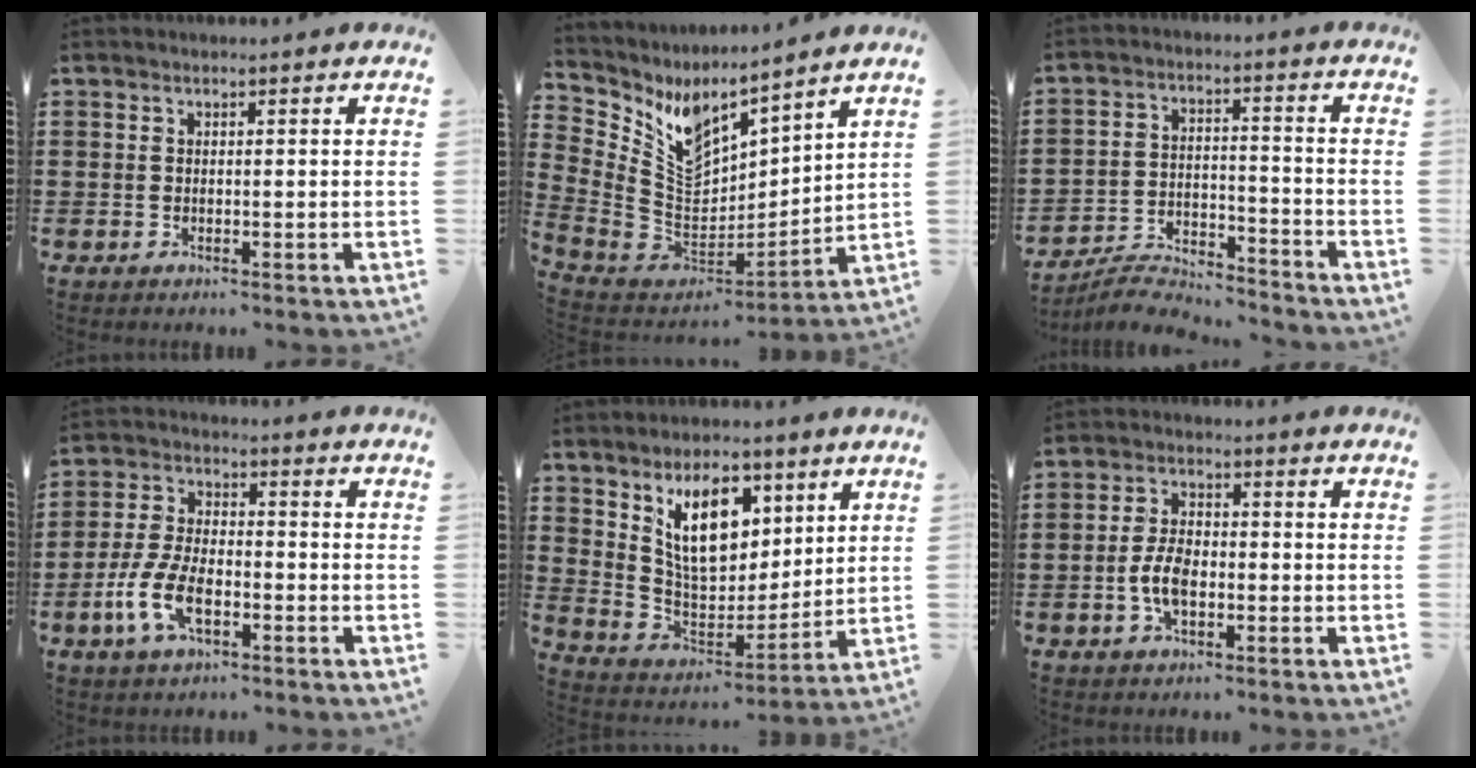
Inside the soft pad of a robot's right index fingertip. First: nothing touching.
{"total": 8.1, "force": [5.0, 4.6, 4.4], "torque": [-0.115, -0.038, 0.091]}
{"total": 5.5, "force": [-5.4, 0.5, 1.0], "torque": [-0.029, 0.006, -0.108]}
{"total": 8.1, "force": [-3.2, 3.8, 6.4], "torque": [-0.161, -0.008, -0.067]}
{"total": 11.9, "force": [6.1, 6.4, 8.0], "torque": [-0.153, -0.004, 0.114]}
{"total": 5.5, "force": [-1.2, 2.9, 4.6], "torque": [-0.108, 0.000, -0.029]}